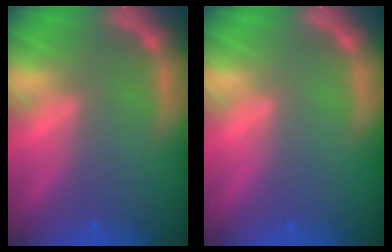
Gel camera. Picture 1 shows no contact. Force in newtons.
{"total": 0.0}